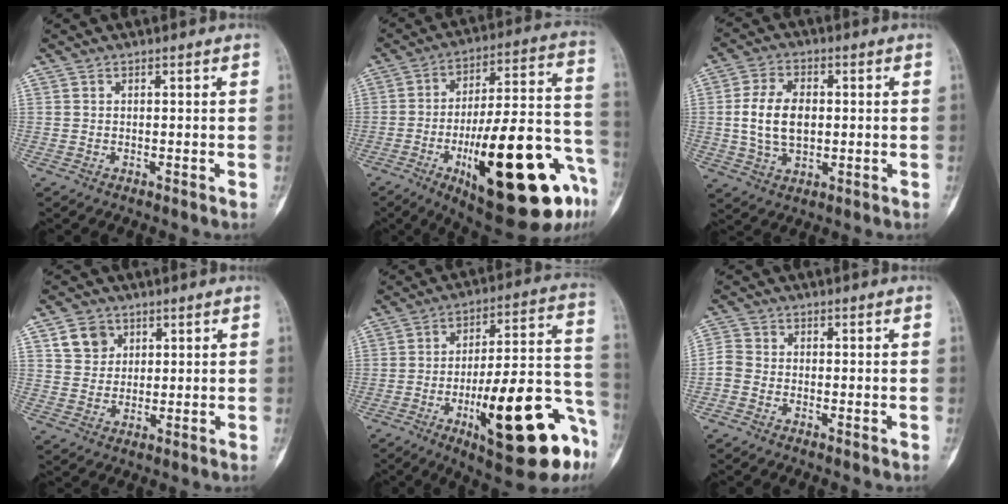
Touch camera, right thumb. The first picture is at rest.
{"total": 30.6, "force": [-12.1, 9.2, 26.5], "torque": [-0.339, 0.047, -0.167]}
{"total": 9.8, "force": [0.3, 6.2, 7.6], "torque": [-0.138, 0.005, 0.009]}
{"total": 6.7, "force": [3.4, 5.4, 2.1], "torque": [-0.013, -0.015, 0.065]}
{"total": 25.9, "force": [-10.7, 7.5, 22.4], "torque": [-0.272, 0.052, -0.147]}
{"total": 2.8, "force": [-1.3, 2.1, 1.4], "torque": [-0.029, 0.008, -0.038]}